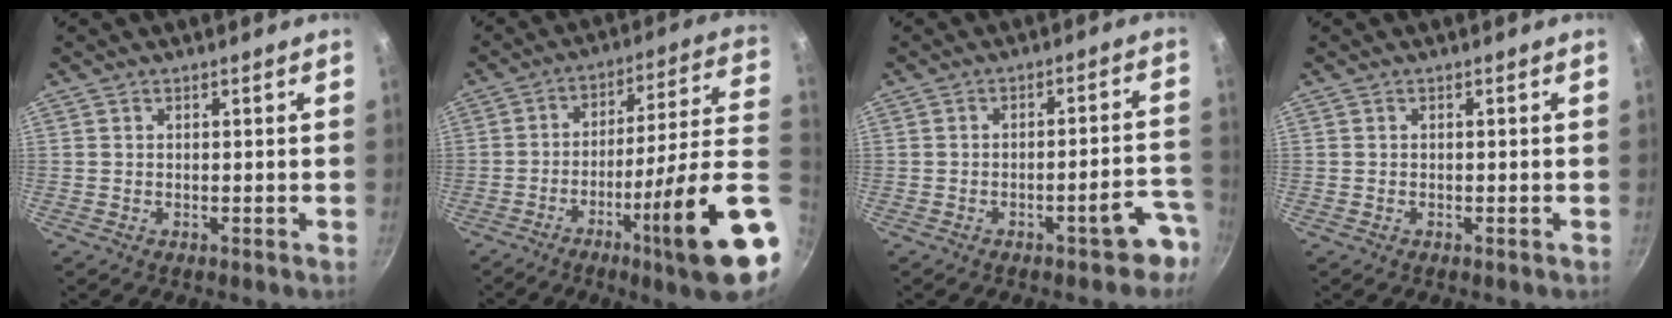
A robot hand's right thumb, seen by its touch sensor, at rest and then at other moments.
{"total": 22.2, "force": [-7.4, 2.1, 20.8], "torque": [-0.277, 0.023, -0.114]}
{"total": 7.7, "force": [-4.6, 2.4, 5.6], "torque": [-0.032, 0.055, -0.048]}
{"total": 0.0}